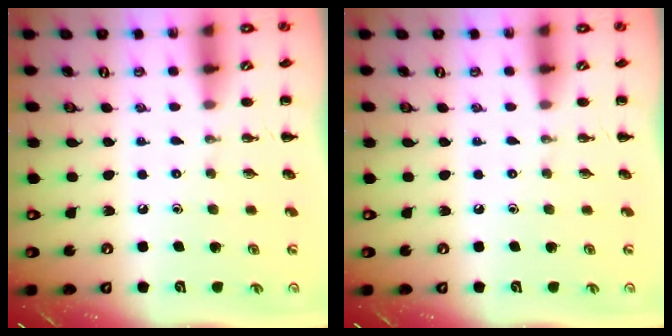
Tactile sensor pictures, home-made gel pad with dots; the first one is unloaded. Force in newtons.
{"total": 0.0}